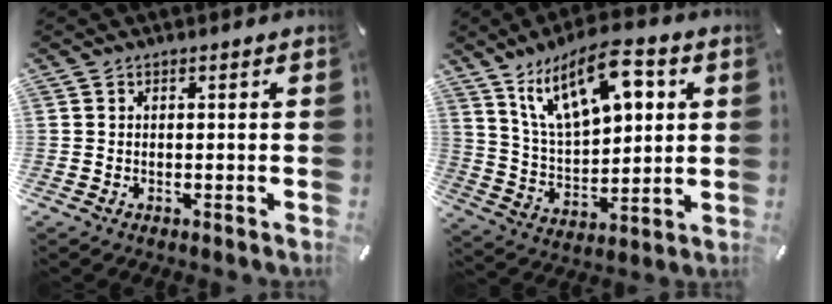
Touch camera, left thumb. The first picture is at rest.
{"total": 17.5, "force": [9.3, 8.4, 12.2], "torque": [-0.225, -0.029, 0.157]}